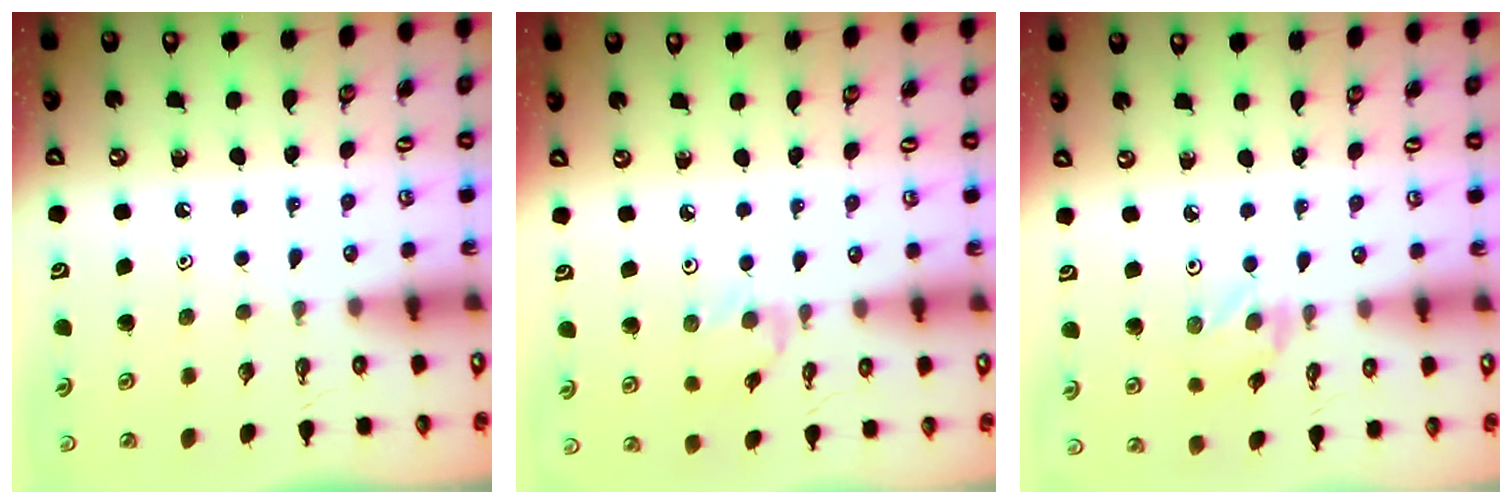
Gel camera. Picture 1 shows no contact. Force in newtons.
{"total": 2.4, "press": 2.4, "slide": 0.3}
{"total": 1.5, "press": 1.4, "slide": 0.3}